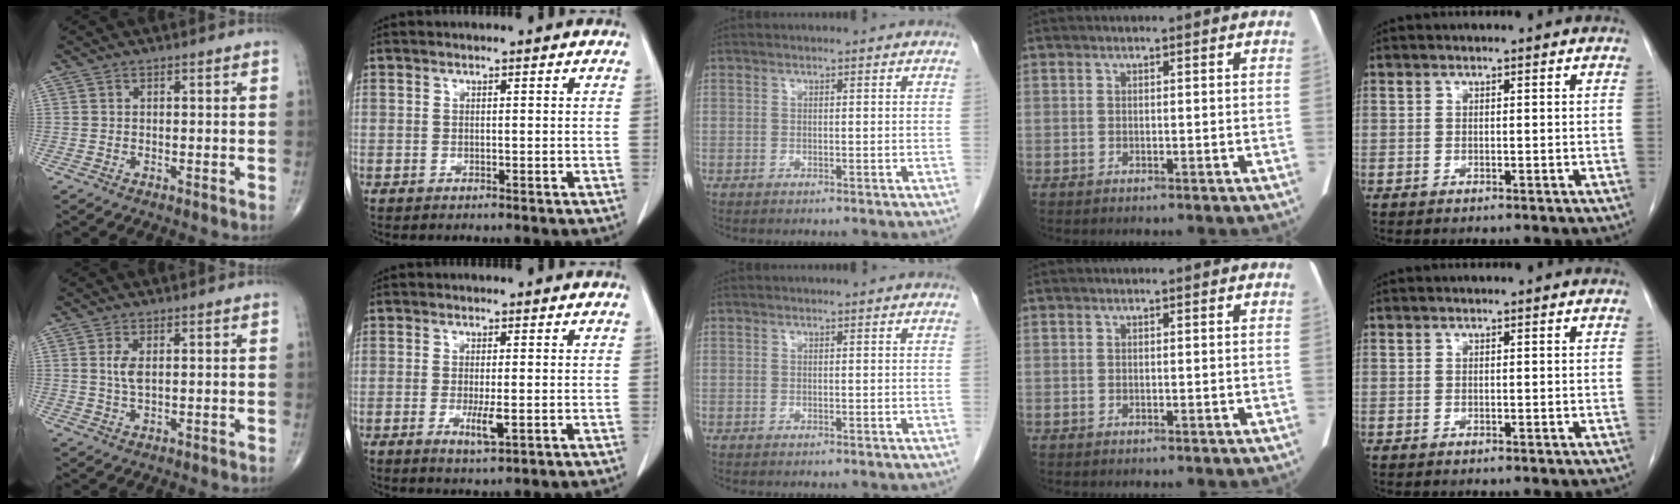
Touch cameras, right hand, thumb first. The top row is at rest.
{"thumb": {"total": 3.1, "force": [0.7, 1.2, 2.7], "torque": [-0.059, -0.001, 0.018]}, "index": {"total": 3.5, "force": [-0.9, 0.7, 3.3], "torque": [-0.059, -0.007, -0.010]}}